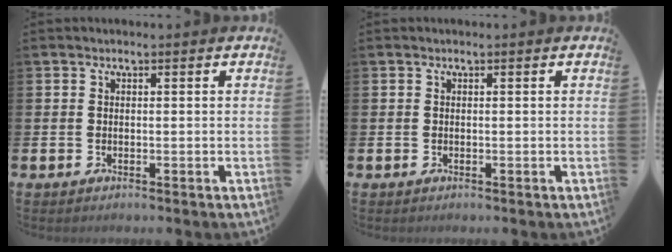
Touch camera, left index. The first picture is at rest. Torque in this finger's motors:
{"motor_torque": [-0.04, 0.03, 0.07, 0.00]}